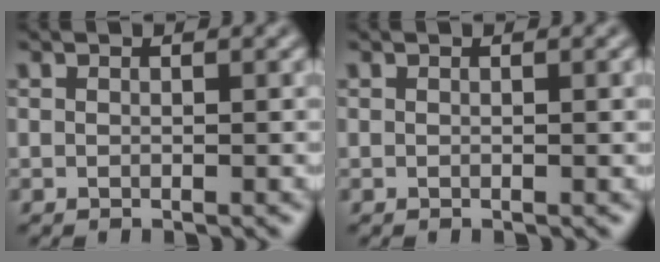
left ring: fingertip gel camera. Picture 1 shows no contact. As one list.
[{"total": 0.7, "force": [0.1, 0.1, 0.7], "torque": [-0.009, 0.001, 0.001]}]